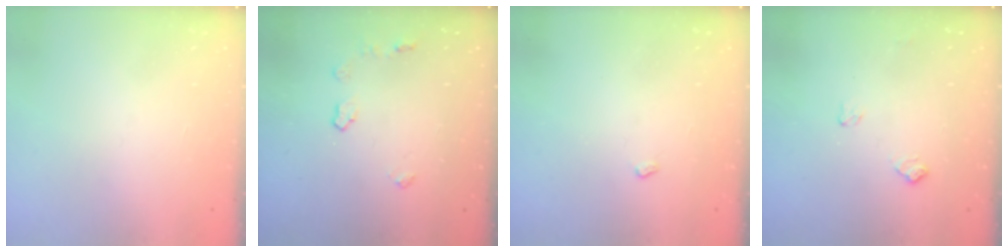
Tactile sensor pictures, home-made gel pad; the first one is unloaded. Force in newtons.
{"total": 4.1, "press": 4.1, "slide": 0.5}
{"total": 3.2, "press": 3.2, "slide": 0.5}
{"total": 4.9, "press": 4.8, "slide": 0.7}